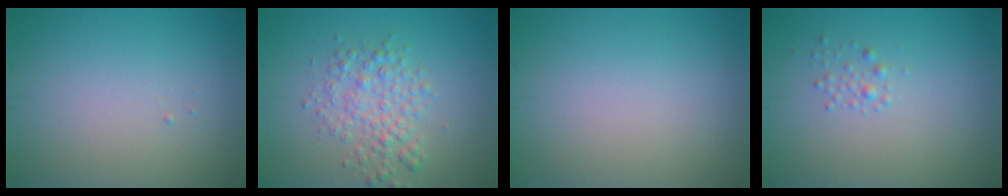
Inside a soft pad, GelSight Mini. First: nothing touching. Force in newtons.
{"total": 3.3, "press": 3.3, "slide": 0.1}
{"total": 0.0}
{"total": 0.9, "press": 0.9, "slide": 0.1}